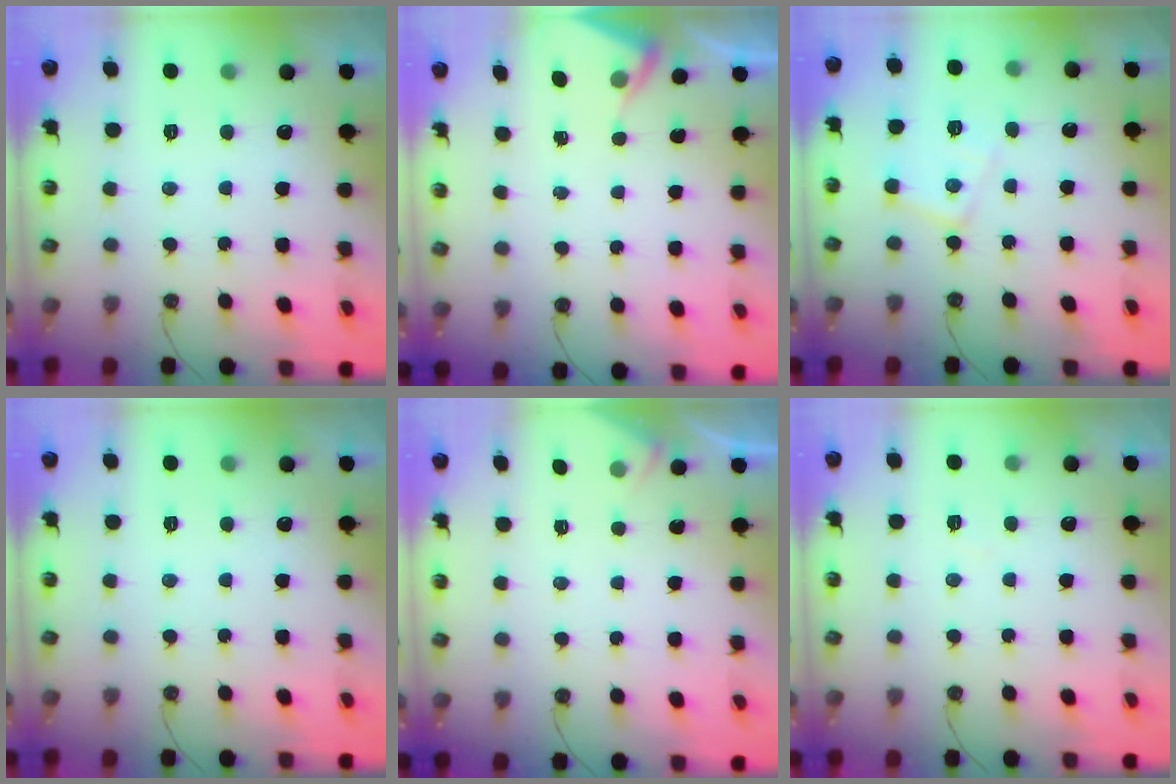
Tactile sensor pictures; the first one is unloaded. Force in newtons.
{"total": 2.9, "press": 2.9, "slide": 0.4}
{"total": 9.1, "press": 9.1, "slide": 0.6}
{"total": 0.0}
{"total": 2.5, "press": 2.5, "slide": 0.4}
{"total": 3.1, "press": 3.0, "slide": 0.5}